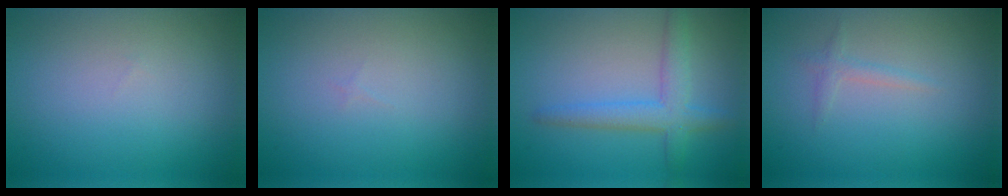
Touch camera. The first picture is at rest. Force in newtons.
{"total": 0.0}
{"total": 3.6, "press": 3.6, "slide": 0.0}
{"total": 1.0, "press": 1.0, "slide": 0.0}